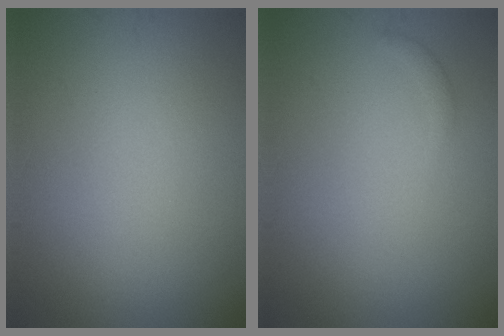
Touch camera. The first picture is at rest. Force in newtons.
{"total": 0.6, "press": 0.6, "slide": 0.0}